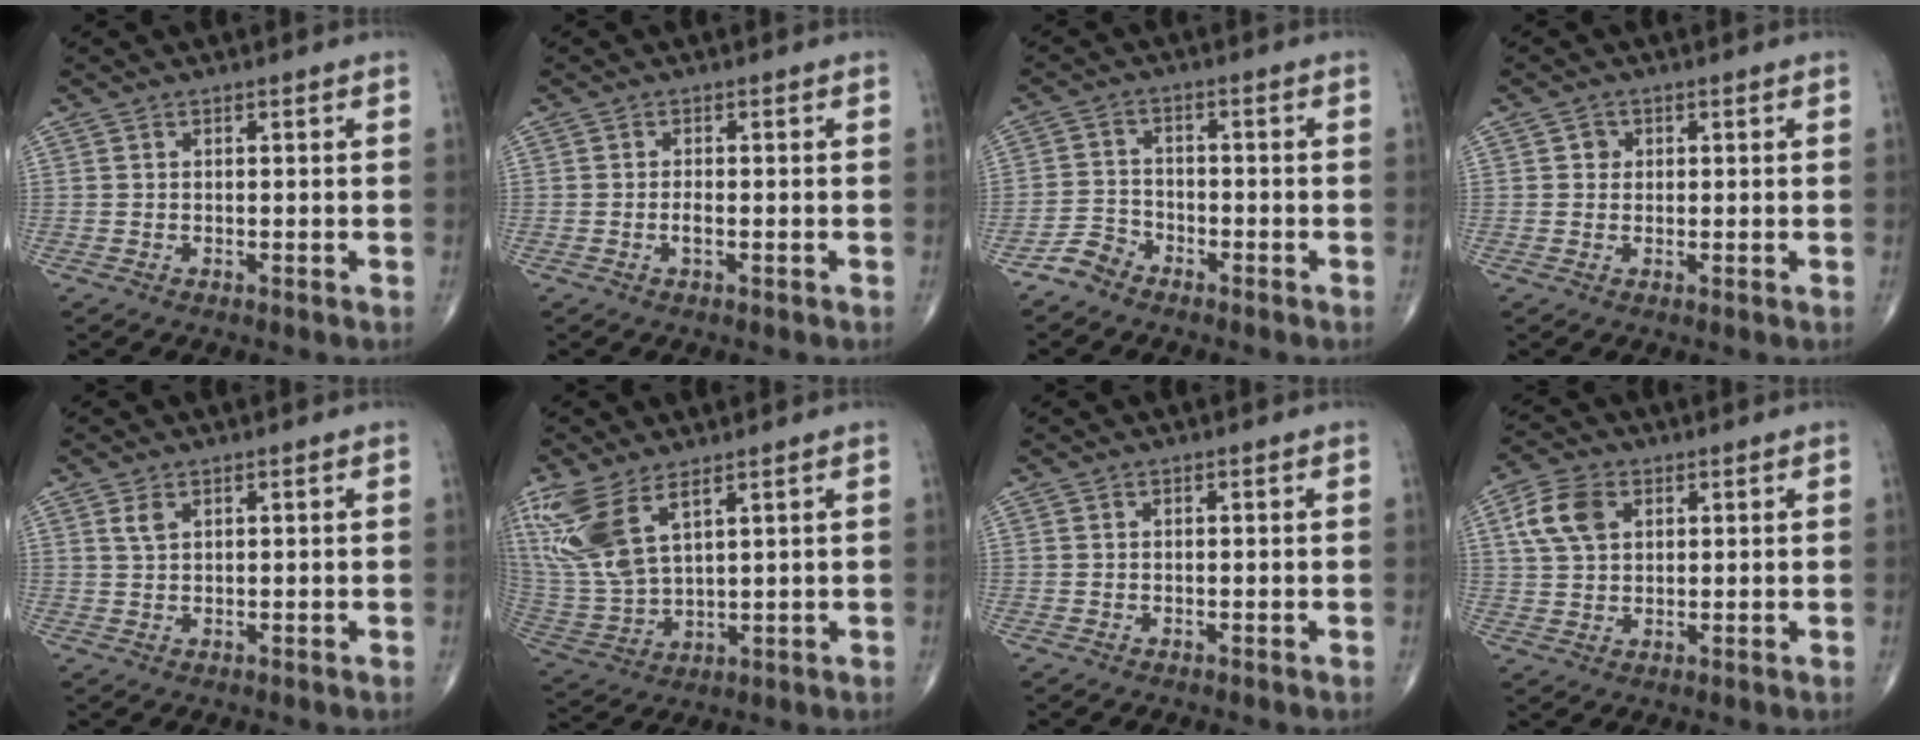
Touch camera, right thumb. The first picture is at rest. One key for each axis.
{"total": 1.3, "fx": -0.5, "fy": 0.5, "fz": 1.2, "tx": -0.022, "ty": 0.000, "tz": -0.010}
{"total": 3.7, "fx": -3.1, "fy": 1.9, "fz": 0.4, "tx": -0.003, "ty": 0.013, "tz": -0.068}
{"total": 1.6, "fx": 0.3, "fy": 1.5, "fz": 0.4, "tx": 0.003, "ty": 0.001, "tz": 0.001}
{"total": 1.8, "fx": 1.0, "fy": 0.9, "fz": 1.2, "tx": -0.024, "ty": 0.001, "tz": 0.024}
{"total": 13.5, "fx": 7.3, "fy": 5.7, "fz": 9.8, "tx": -0.226, "ty": -0.022, "tz": 0.166}
{"total": 0.0}
{"total": 7.7, "fx": 2.6, "fy": 5.3, "fz": 5.1, "tx": -0.094, "ty": 0.003, "tz": 0.048}